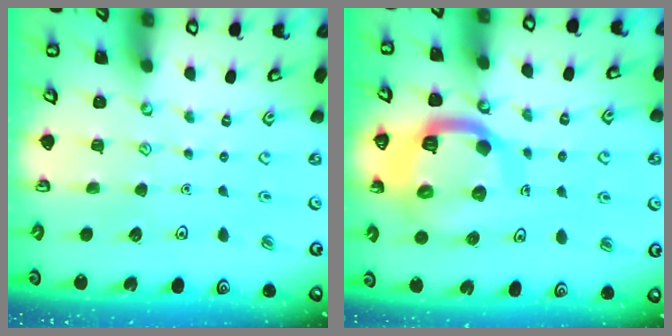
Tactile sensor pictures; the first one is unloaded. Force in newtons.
{"total": 15.6, "press": 15.5, "slide": 1.8}